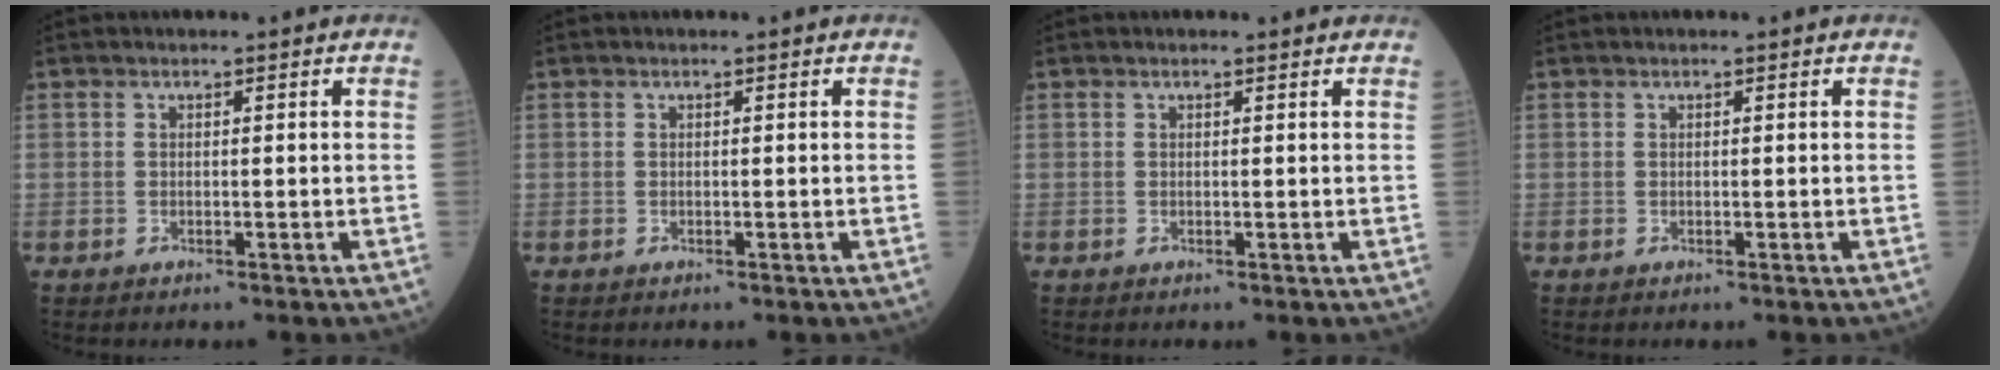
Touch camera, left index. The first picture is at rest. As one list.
[{"total": 0.0}, {"total": 0.9, "force": [0.8, 0.4, 0.3], "torque": [-0.013, 0.008, 0.013]}, {"total": 0.0}]